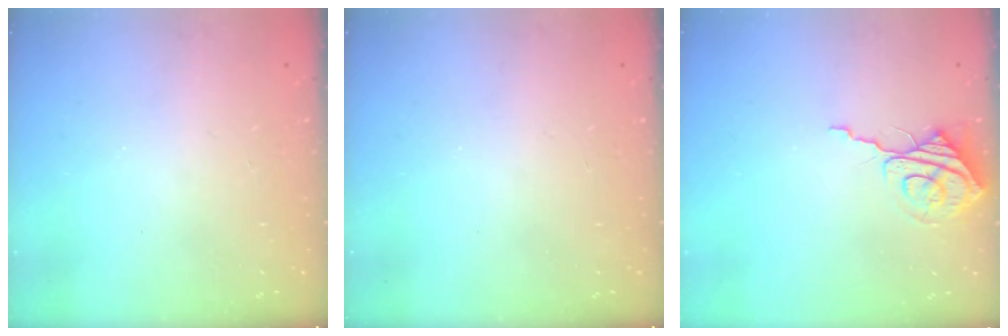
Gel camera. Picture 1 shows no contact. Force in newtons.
{"total": 0.0}
{"total": 9.1, "press": 9.0, "slide": 1.0}